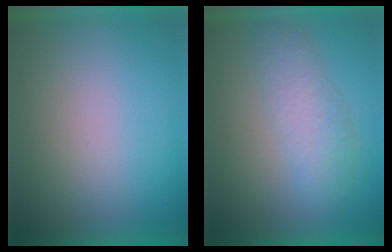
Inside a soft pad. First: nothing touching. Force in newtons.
{"total": 3.6}